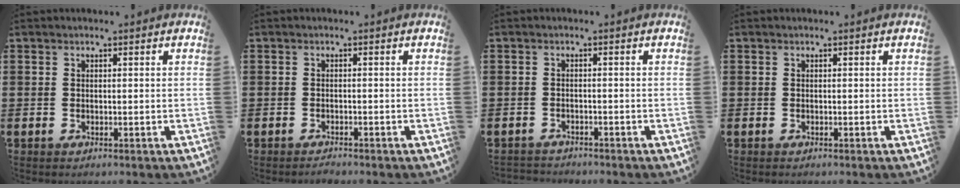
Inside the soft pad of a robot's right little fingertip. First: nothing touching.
{"total": 0.7, "force": [-0.7, 0.1, 0.1], "torque": [0.003, -0.006, -0.016]}
{"total": 1.3, "force": [-1.2, 0.1, -0.2], "torque": [0.000, 0.003, -0.028]}
{"total": 0.0}